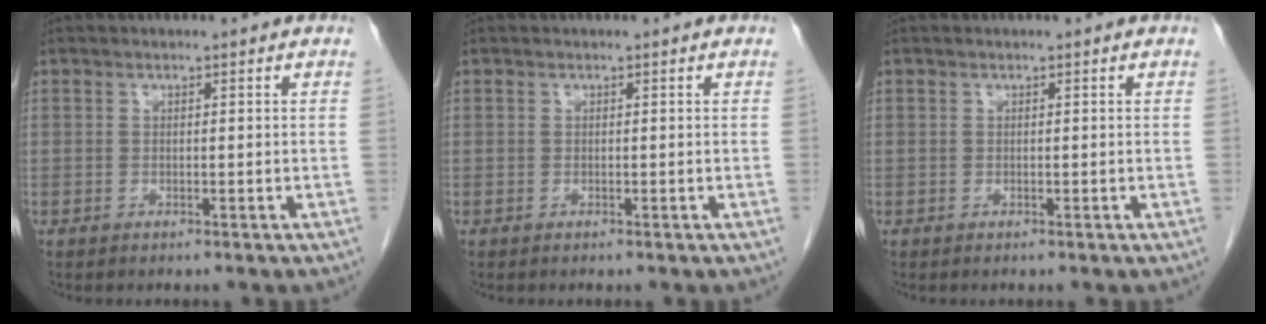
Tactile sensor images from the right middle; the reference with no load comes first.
{"total": 0.0}
{"total": 0.0}